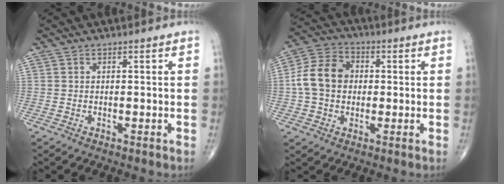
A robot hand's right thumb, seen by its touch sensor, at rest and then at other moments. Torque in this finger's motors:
{"motor_torque": [1.23, 1.10, 0.78, -0.15, 0.07]}